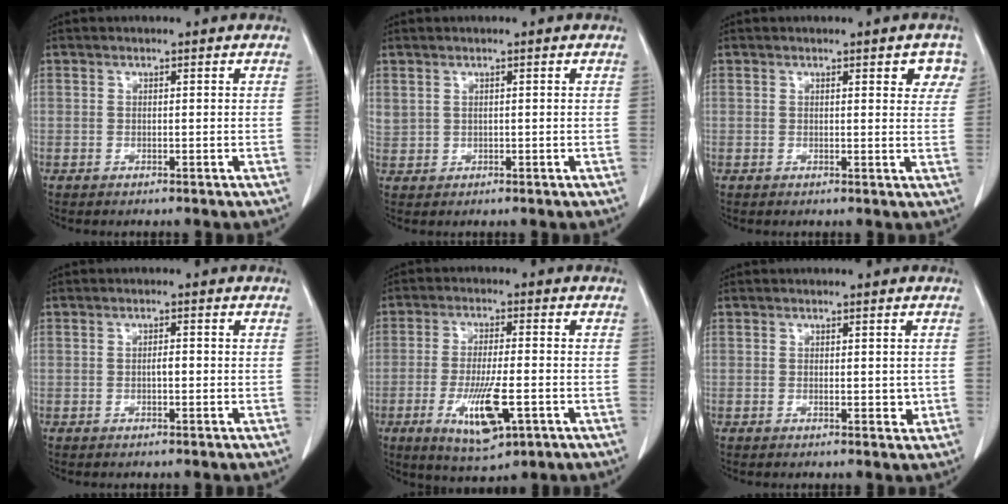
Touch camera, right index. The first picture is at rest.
{"total": 1.9, "force": [1.0, 1.4, 0.6], "torque": [-0.015, 0.013, 0.030]}
{"total": 3.7, "force": [1.9, 1.3, 2.9], "torque": [-0.023, 0.002, 0.015]}
{"total": 1.3, "force": [-0.2, 0.4, 1.2], "torque": [-0.021, 0.002, -0.005]}
{"total": 9.7, "force": [-3.3, 2.3, 8.9], "torque": [-0.160, -0.015, -0.046]}
{"total": 2.1, "force": [0.0, 1.1, 1.8], "torque": [-0.019, -0.003, 0.007]}